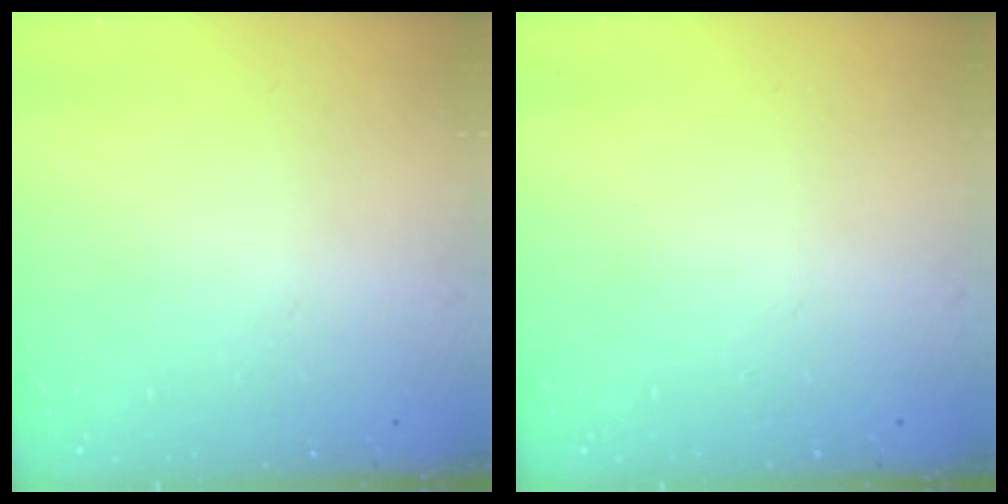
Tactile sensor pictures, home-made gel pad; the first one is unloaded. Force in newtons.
{"total": 0.0}